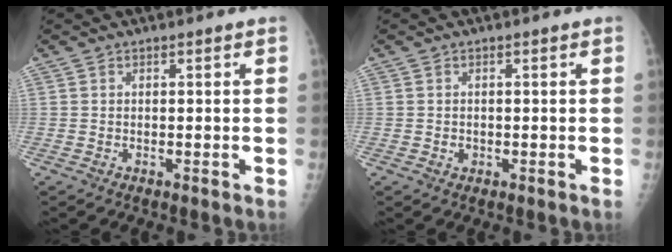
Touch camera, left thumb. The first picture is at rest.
{"total": 1.0, "force": [-0.2, 0.9, 0.4], "torque": [-0.003, 0.002, -0.001]}